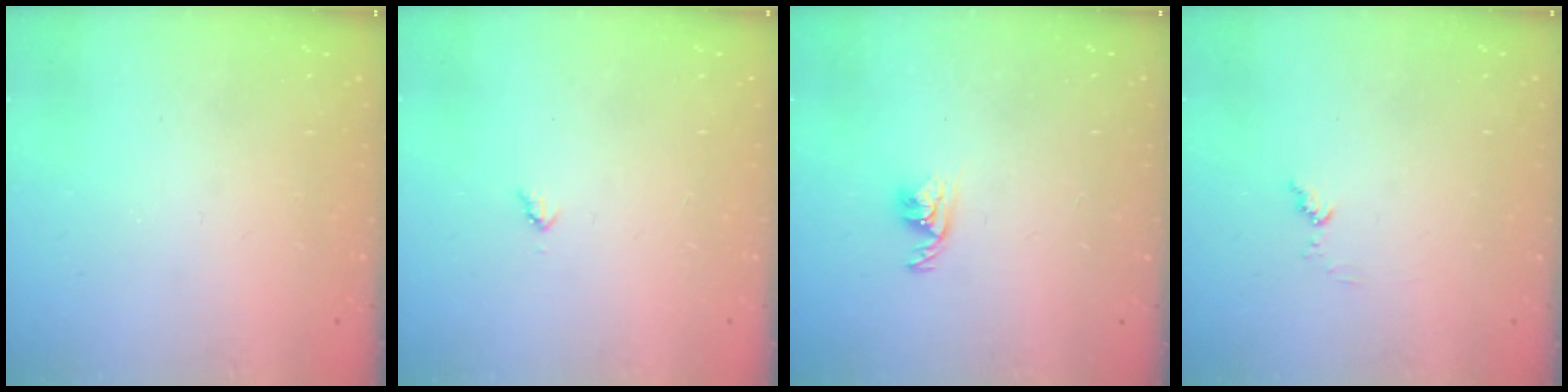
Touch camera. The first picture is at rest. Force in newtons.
{"total": 3.0, "press": 3.0, "slide": 0.3}
{"total": 3.3, "press": 3.3, "slide": 0.5}
{"total": 4.9, "press": 4.9, "slide": 0.3}